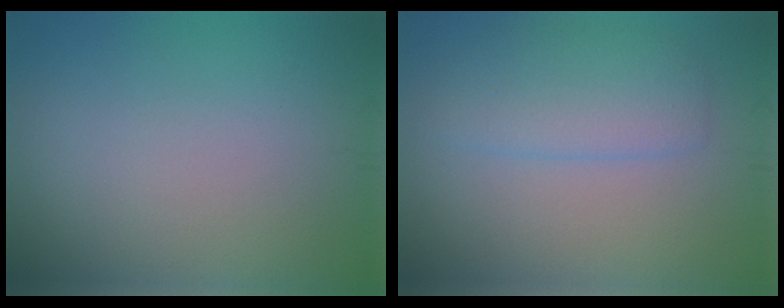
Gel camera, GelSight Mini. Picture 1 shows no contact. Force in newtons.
{"total": 3.5, "press": 3.5, "slide": 0.1}